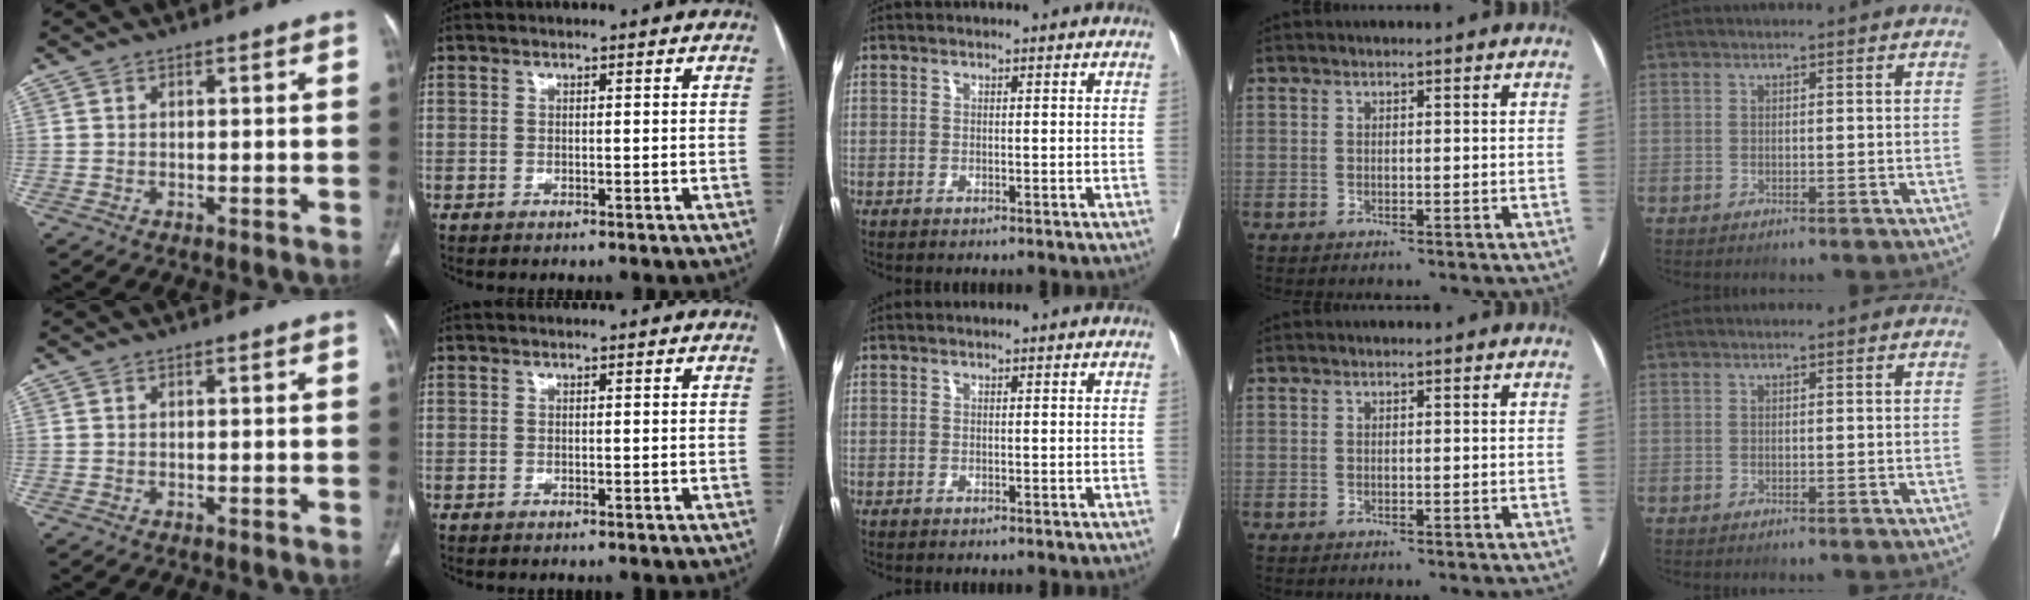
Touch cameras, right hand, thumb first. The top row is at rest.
{}